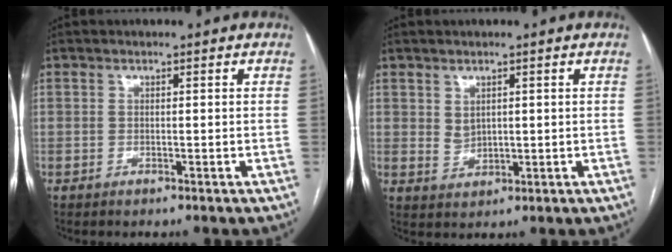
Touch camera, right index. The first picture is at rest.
{"total": 2.4, "force": [0.9, 1.7, 1.4], "torque": [-0.029, 0.000, 0.027]}